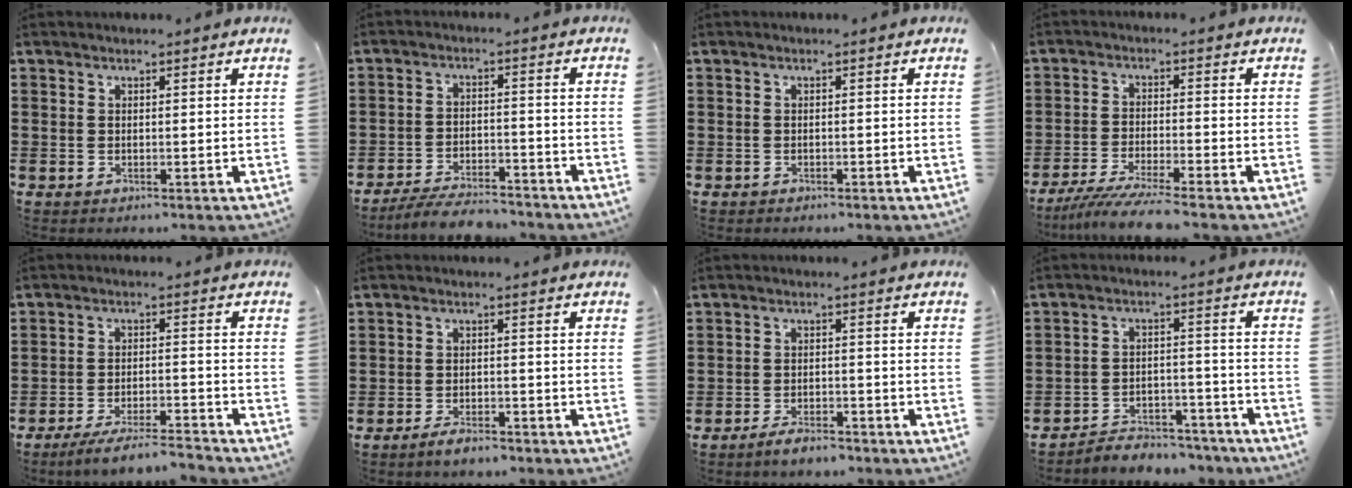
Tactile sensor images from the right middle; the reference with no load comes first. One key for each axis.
{"total": 5.5, "fx": -5.2, "fy": 0.6, "fz": 1.6, "tx": -0.033, "ty": -0.001, "tz": -0.101}
{"total": 0.5, "fx": -0.5, "fy": 0.1, "fz": 0.0, "tx": -0.002, "ty": 0.001, "tz": -0.011}
{"total": 5.2, "fx": -4.8, "fy": -0.5, "fz": 2.1, "tx": -0.054, "ty": -0.025, "tz": -0.094}
{"total": 5.2, "fx": -4.8, "fy": 0.0, "fz": 2.0, "tx": -0.047, "ty": -0.012, "tz": -0.094}
{"total": 2.7, "fx": -2.4, "fy": 0.6, "fz": 1.2, "tx": -0.021, "ty": 0.003, "tz": -0.045}
{"total": 3.1, "fx": -2.8, "fy": 0.6, "fz": 1.2, "tx": -0.021, "ty": 0.003, "tz": -0.054}
{"total": 4.6, "fx": -4.5, "fy": 0.8, "fz": 0.3, "tx": -0.008, "ty": 0.010, "tz": -0.094}